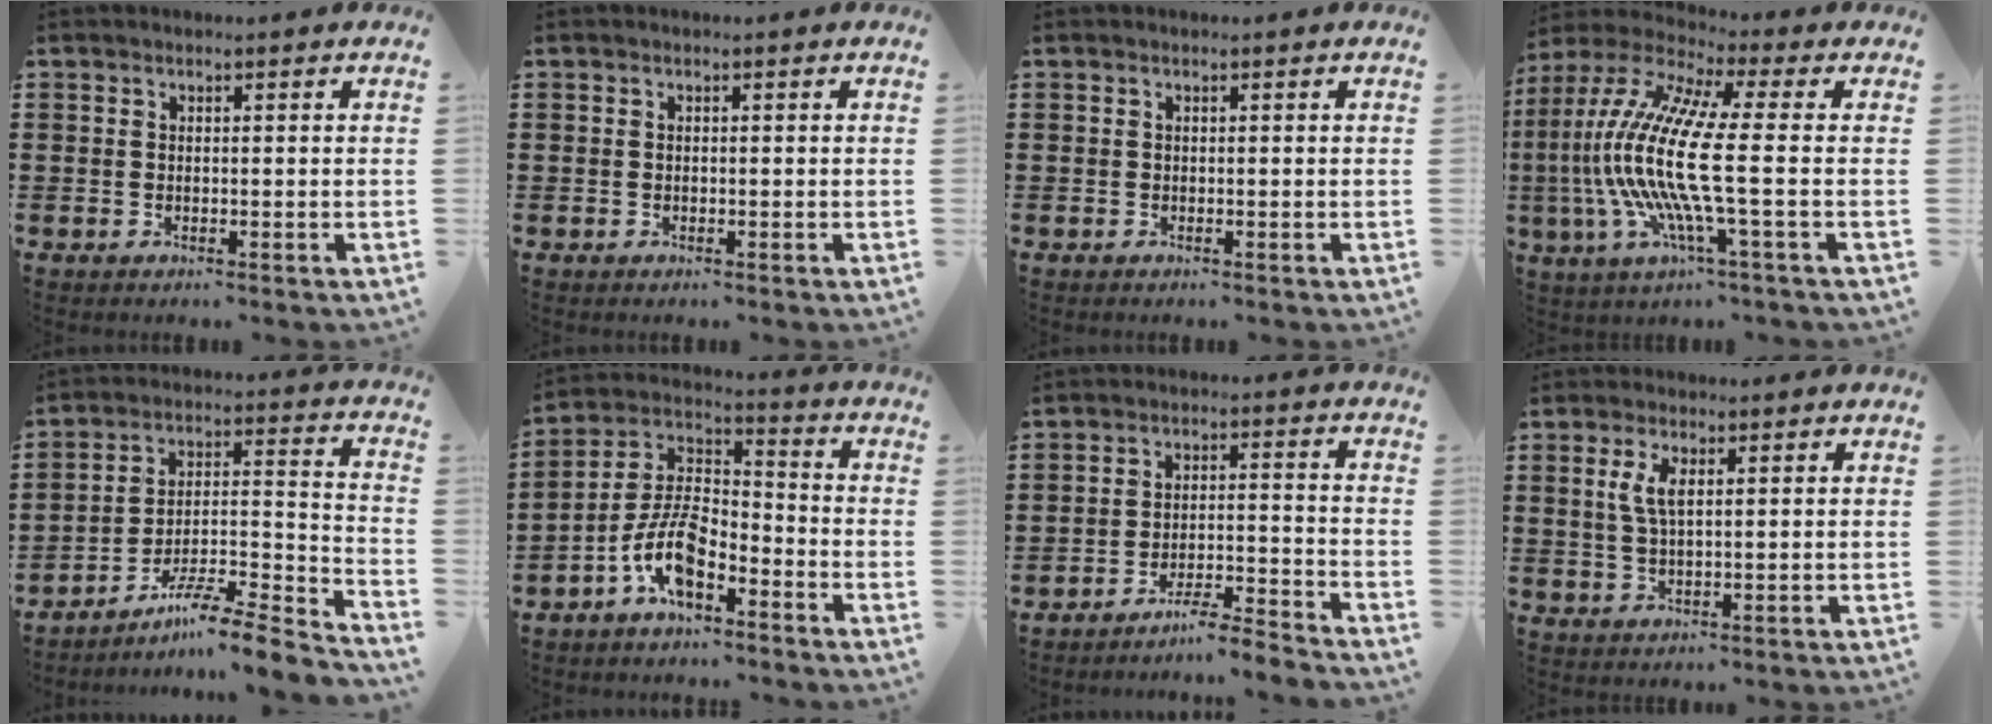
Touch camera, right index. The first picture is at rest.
{"total": 0.0}
{"total": 0.0}
{"total": 14.8, "force": [-2.2, 2.0, 14.5], "torque": [-0.338, -0.022, -0.062]}
{"total": 7.6, "force": [-6.2, 0.2, 4.4], "torque": [-0.068, -0.006, -0.124]}
{"total": 9.1, "force": [-5.3, 3.7, 6.4], "torque": [-0.156, -0.009, -0.106]}
{"total": 5.2, "force": [-5.0, -0.3, 1.5], "torque": [-0.027, -0.005, -0.099]}
{"total": 3.9, "force": [1.2, 1.5, 3.4], "torque": [-0.072, 0.007, 0.019]}